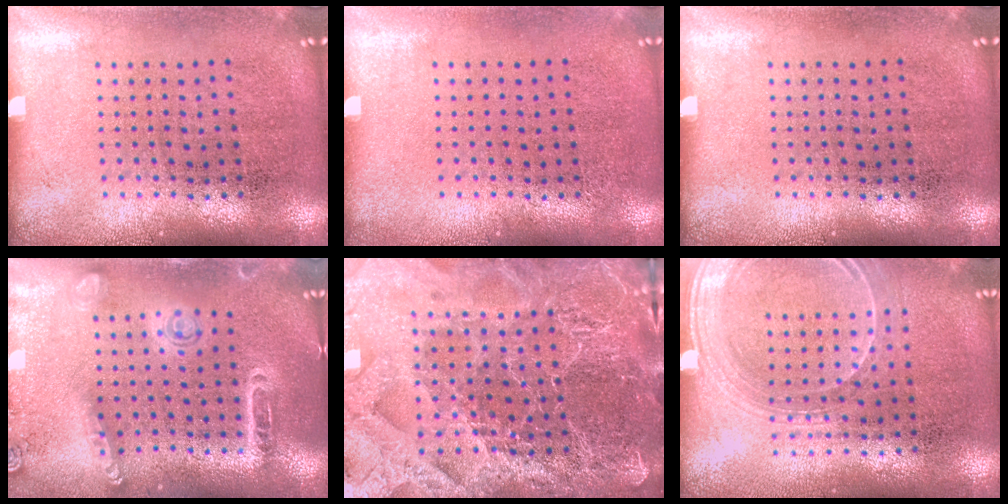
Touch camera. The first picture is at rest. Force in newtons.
{"total": 0.0}
{"total": 0.0}
{"total": 1.6, "press": 1.5, "slide": 0.5}
{"total": 4.9, "press": 4.5, "slide": 1.9}
{"total": 1.7, "press": 1.5, "slide": 0.8}